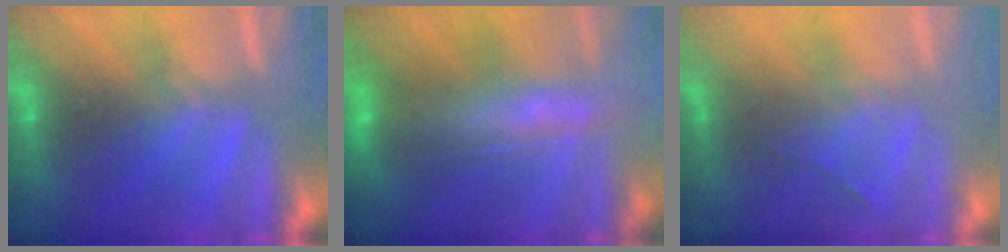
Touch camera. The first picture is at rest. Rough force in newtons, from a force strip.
{"total": 6.6}
{"total": 2.3}